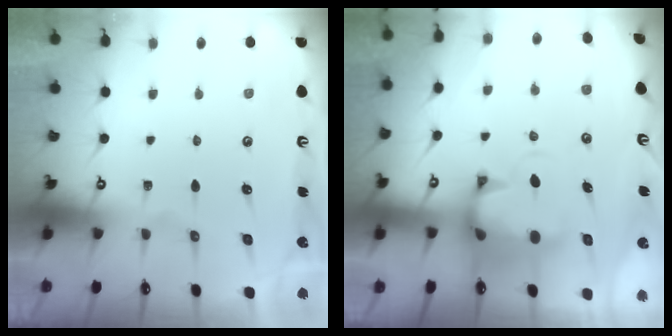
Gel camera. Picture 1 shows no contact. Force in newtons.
{"total": 2.8, "press": 2.4, "slide": 1.4}